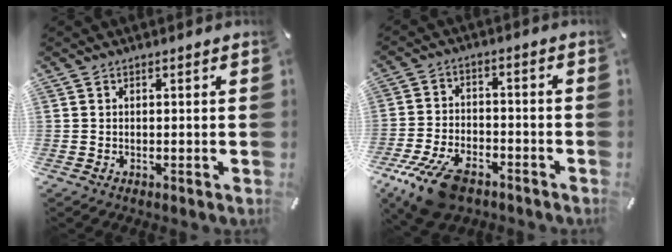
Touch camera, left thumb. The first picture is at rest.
{"total": 12.4, "force": [-7.9, 6.1, 7.4], "torque": [-0.146, 0.037, -0.142]}